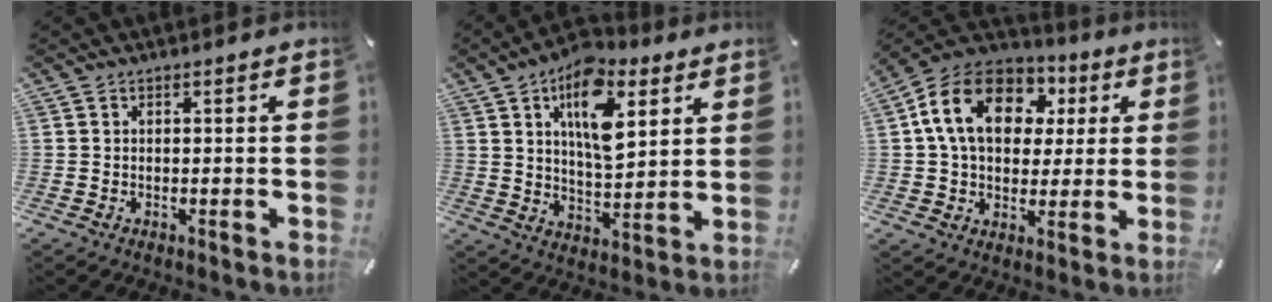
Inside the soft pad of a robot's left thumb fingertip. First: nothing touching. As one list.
[{"total": 15.4, "force": [7.6, 8.2, 10.6], "torque": [-0.164, -0.022, 0.130]}, {"total": 16.3, "force": [4.6, 12.5, 9.5], "torque": [-0.192, 0.005, 0.082]}]